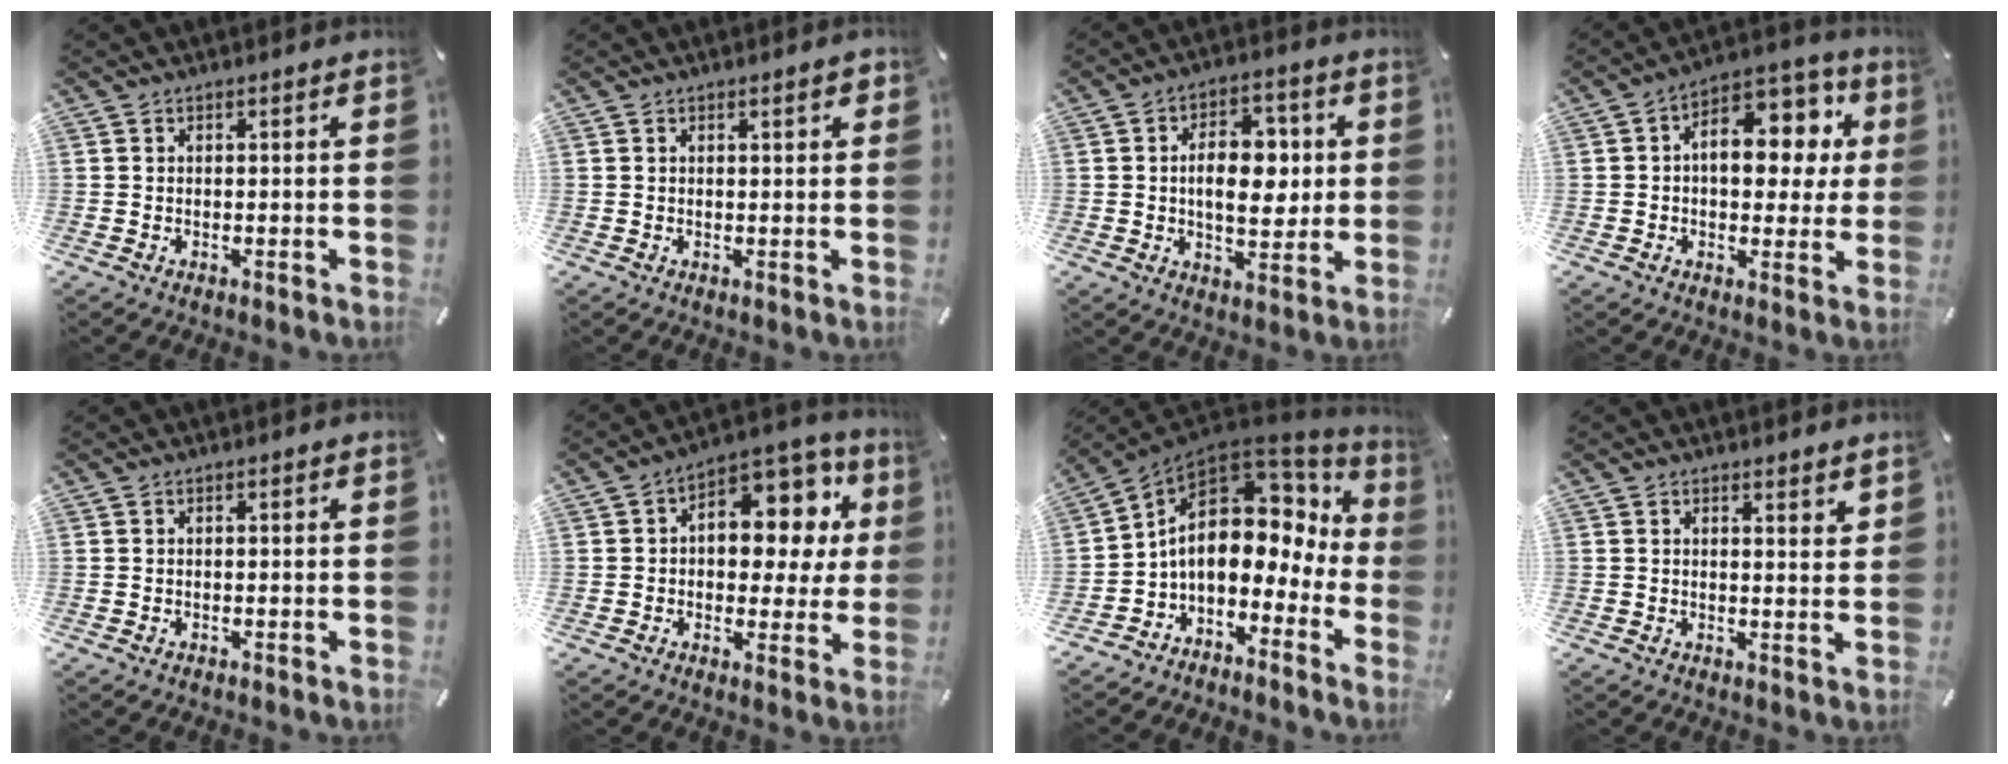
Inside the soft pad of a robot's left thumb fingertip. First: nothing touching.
{"total": 1.6, "force": [0.7, 0.4, 1.4], "torque": [-0.029, 0.003, 0.011]}
{"total": 12.0, "force": [1.3, 7.5, 9.3], "torque": [-0.121, 0.002, 0.020]}
{"total": 14.1, "force": [2.8, 8.9, 10.6], "torque": [-0.139, -0.017, 0.049]}
{"total": 0.0}
{"total": 13.1, "force": [4.1, 8.3, 9.3], "torque": [-0.116, -0.034, 0.068]}
{"total": 11.2, "force": [1.8, 7.7, 7.9], "torque": [-0.139, -0.030, 0.028]}
{"total": 2.2, "force": [2.1, 0.4, 0.6], "torque": [-0.007, -0.013, 0.037]}